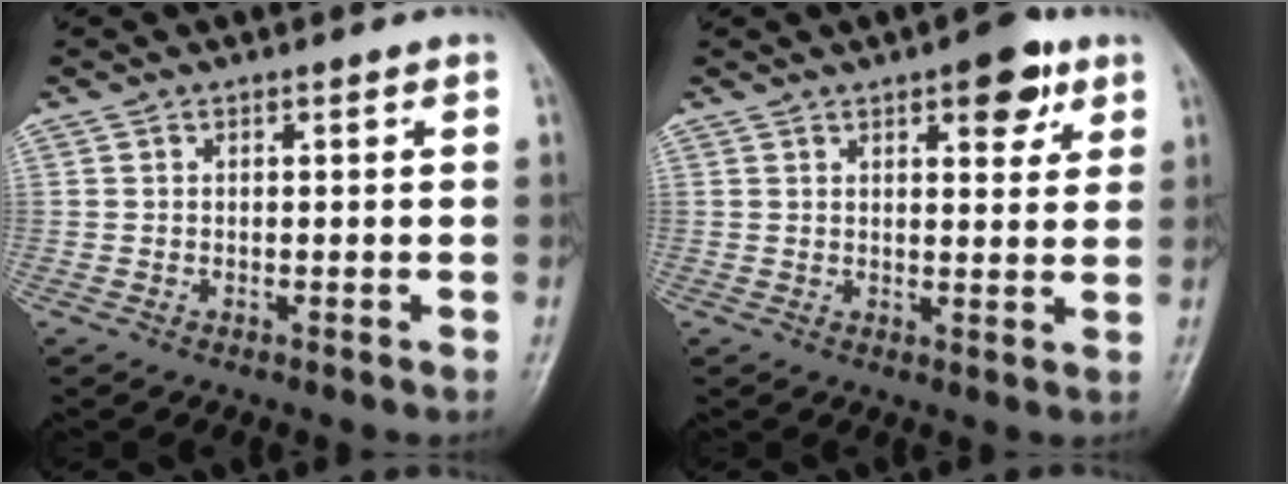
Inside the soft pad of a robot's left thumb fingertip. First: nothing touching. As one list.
[{"total": 7.5, "force": [4.1, 3.2, 5.3], "torque": [-0.045, -0.016, 0.049]}]